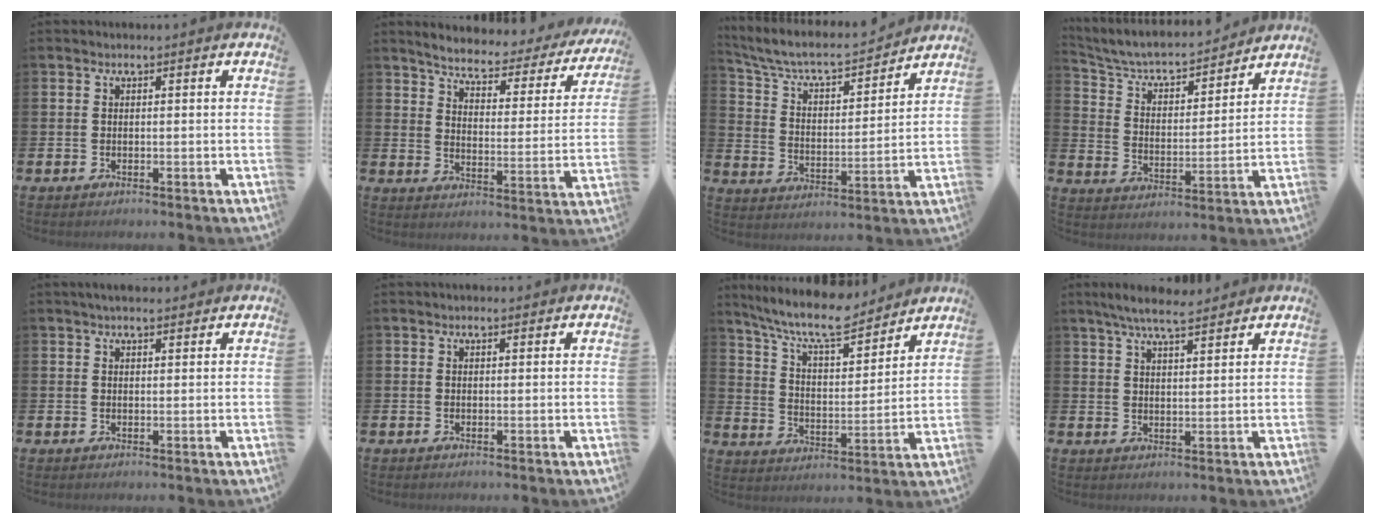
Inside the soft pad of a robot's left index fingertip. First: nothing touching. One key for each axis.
{"total": 4.8, "fx": 4.4, "fy": 1.1, "fz": 1.5, "tx": -0.059, "ty": -0.035, "tz": 0.067}
{"total": 7.4, "fx": 6.7, "fy": 2.1, "fz": 2.5, "tx": -0.087, "ty": -0.045, "tz": 0.111}
{"total": 6.1, "fx": 5.6, "fy": 1.7, "fz": 1.7, "tx": -0.069, "ty": -0.044, "tz": 0.092}
{"total": 2.3, "fx": 2.0, "fy": 0.7, "fz": 0.9, "tx": -0.011, "ty": -0.001, "tz": 0.034}
{"total": 0.6, "fx": 0.6, "fy": 0.2, "fz": 0.2, "tx": 0.005, "ty": -0.001, "tz": 0.008}
{"total": 10.0, "fx": 9.0, "fy": 1.9, "fz": 4.0, "tx": -0.101, "ty": -0.057, "tz": 0.157}
{"total": 6.1, "fx": 5.5, "fy": 0.9, "fz": 2.5, "tx": -0.052, "ty": -0.019, "tz": 0.097}